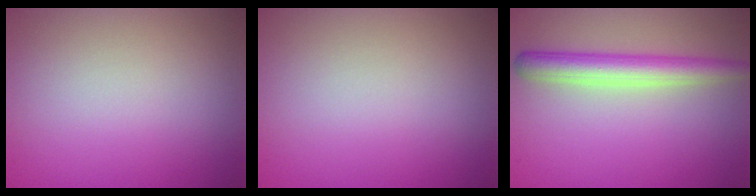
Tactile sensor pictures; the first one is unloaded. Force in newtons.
{"total": 0.0}
{"total": 4.0, "press": 4.0, "slide": 0.2}